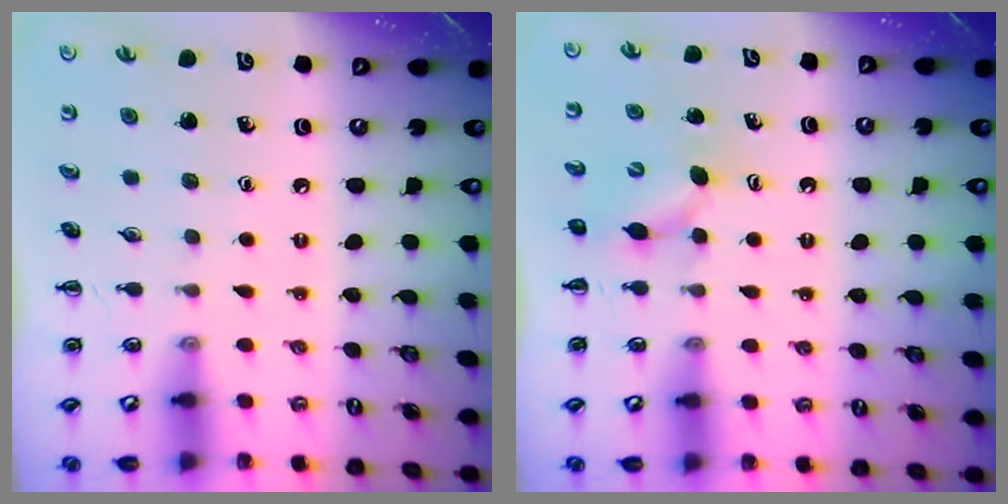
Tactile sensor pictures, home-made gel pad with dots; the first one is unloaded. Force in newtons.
{"total": 5.0, "press": 4.9, "slide": 1.0}